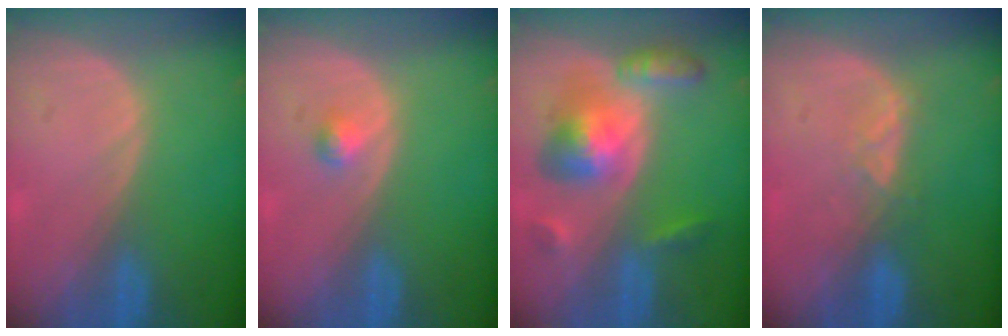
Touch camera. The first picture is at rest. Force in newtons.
{"total": 1.3, "press": 1.2, "slide": 0.1}
{"total": 8.2, "press": 8.2, "slide": 0.6}
{"total": 2.6, "press": 2.5, "slide": 0.8}